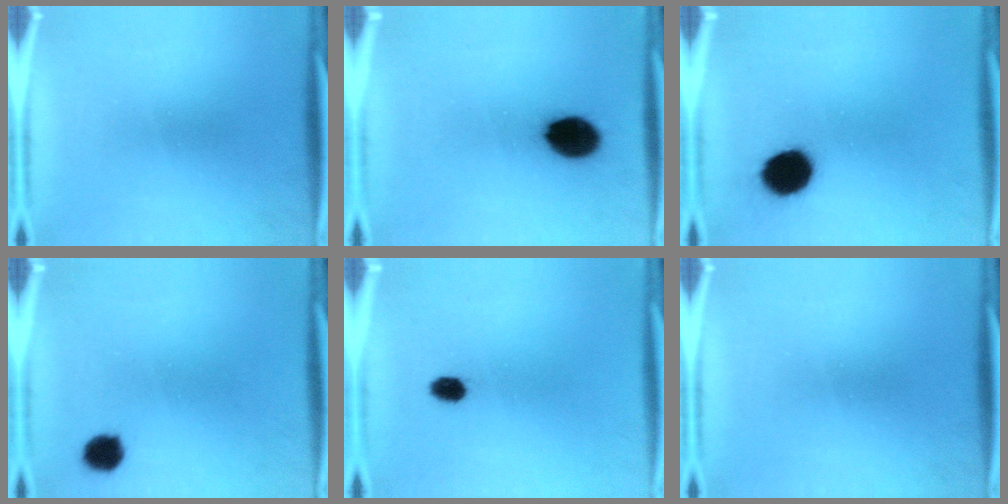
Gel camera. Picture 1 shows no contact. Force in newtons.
{"total": 10.8}
{"total": 10.5}
{"total": 4.1}
{"total": 2.7}
{"total": 0.0}